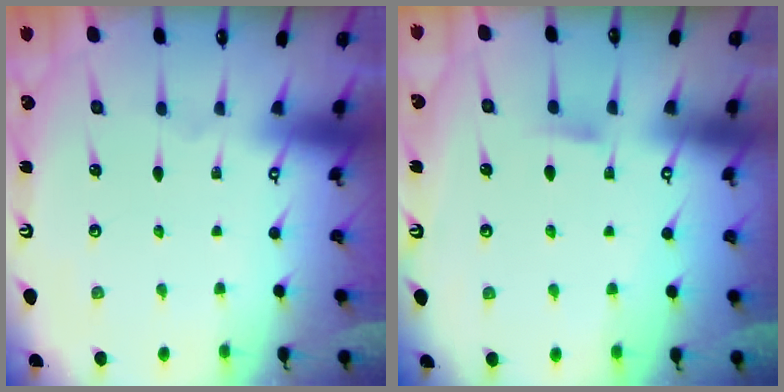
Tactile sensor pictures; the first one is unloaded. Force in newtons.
{"total": 4.6, "press": 4.5, "slide": 0.5}